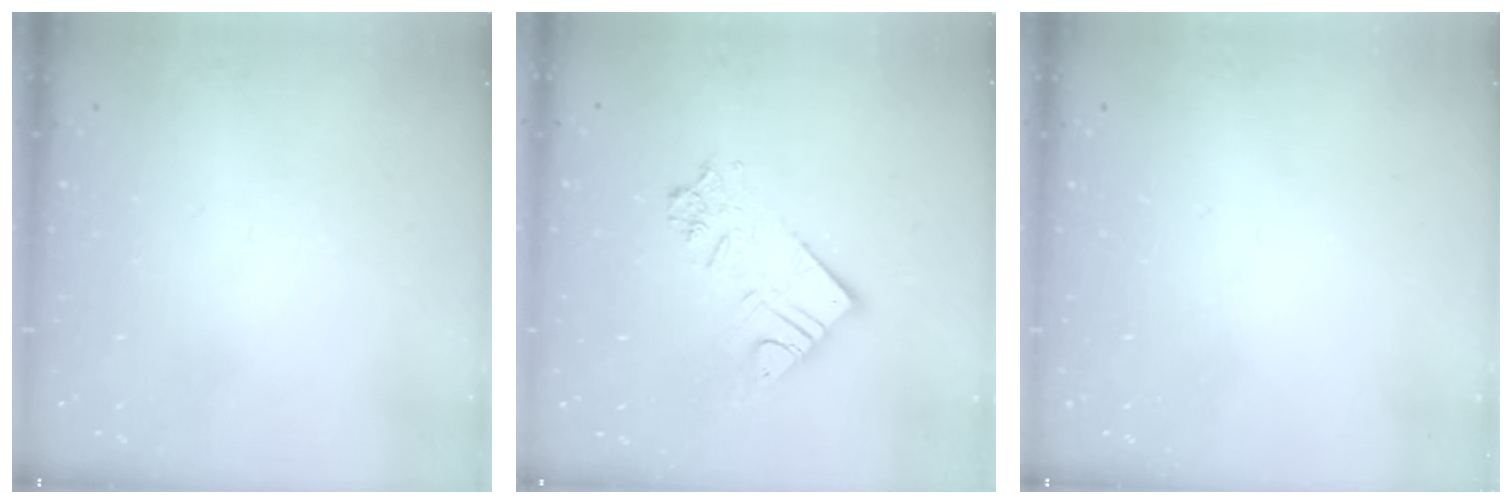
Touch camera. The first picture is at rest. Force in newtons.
{"total": 10.8, "press": 10.8, "slide": 1.1}
{"total": 0.0}